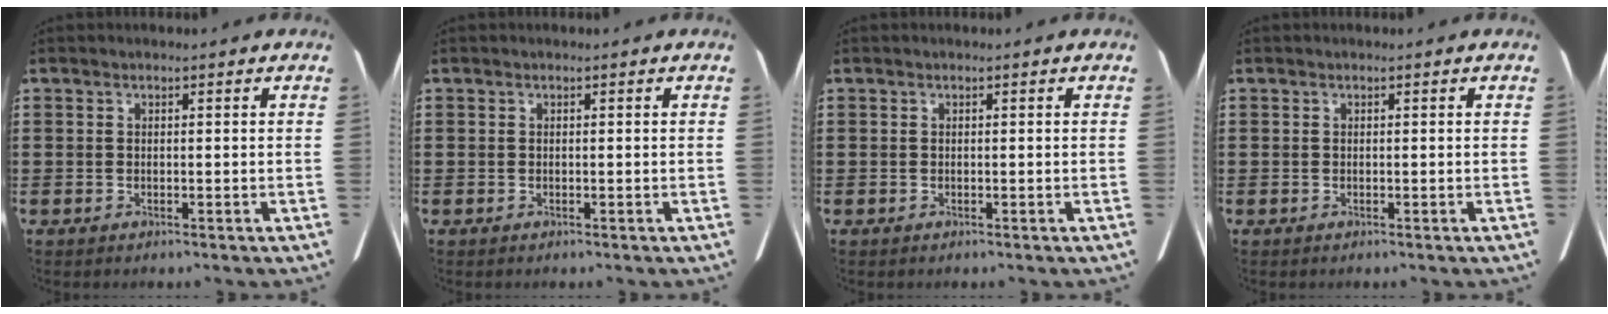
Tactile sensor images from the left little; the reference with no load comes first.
{"total": 0.0}
{"total": 0.0}
{"total": 0.0}